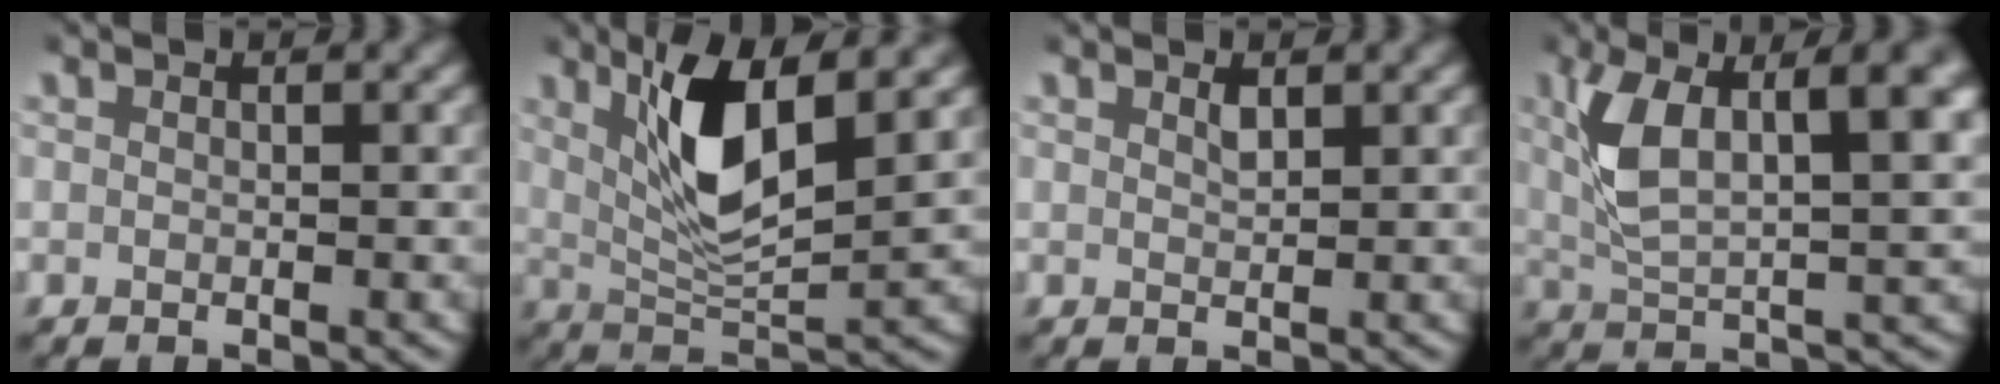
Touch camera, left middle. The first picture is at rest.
{"total": 6.3, "force": [2.5, 1.6, 5.6], "torque": [-0.099, 0.002, 0.045]}
{"total": 0.9, "force": [0.7, 0.2, 0.6], "torque": [-0.010, -0.004, 0.017]}
{"total": 8.3, "force": [2.1, 3.5, 7.2], "torque": [-0.124, 0.008, 0.037]}